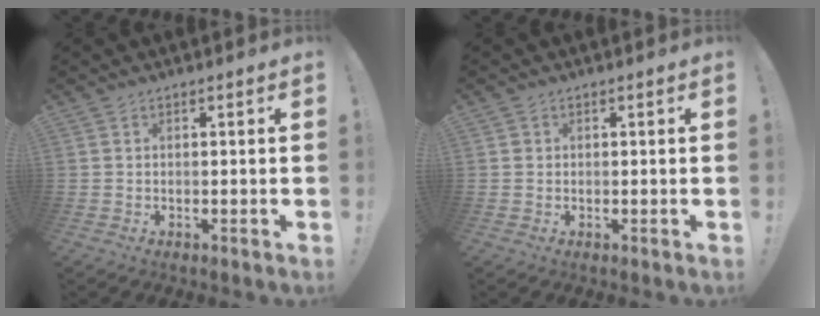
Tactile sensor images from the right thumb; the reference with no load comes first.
{"total": 0.7, "force": [0.2, 0.6, 0.0], "torque": [0.007, -0.002, 0.003]}